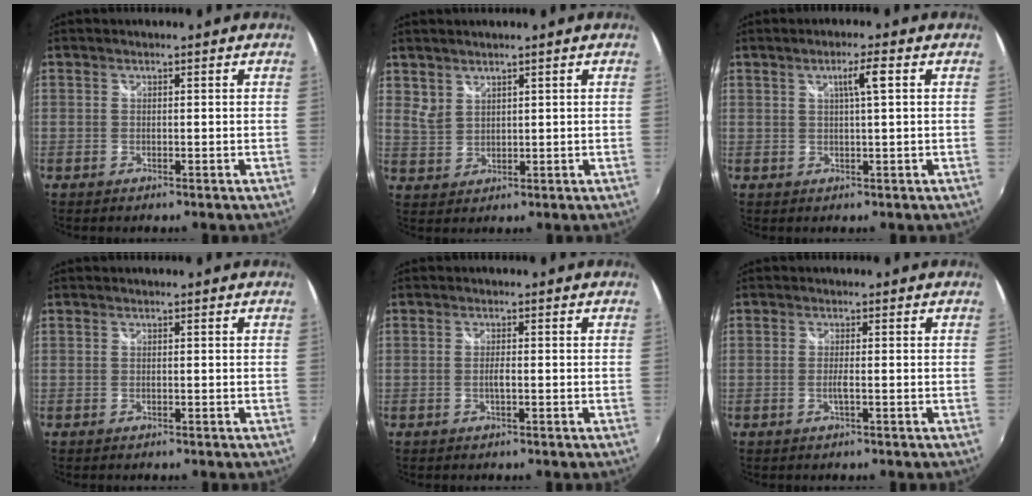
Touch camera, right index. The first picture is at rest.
{"total": 3.1, "force": [2.5, 1.5, 0.8], "torque": [-0.011, 0.004, 0.054]}
{"total": 3.3, "force": [1.0, -0.2, 3.2], "torque": [-0.059, 0.003, 0.019]}
{"total": 0.0}
{"total": 1.5, "force": [-0.4, 0.1, 1.4], "torque": [-0.028, -0.001, -0.009]}
{"total": 1.6, "force": [-0.6, -0.2, 1.5], "torque": [-0.028, -0.002, -0.012]}